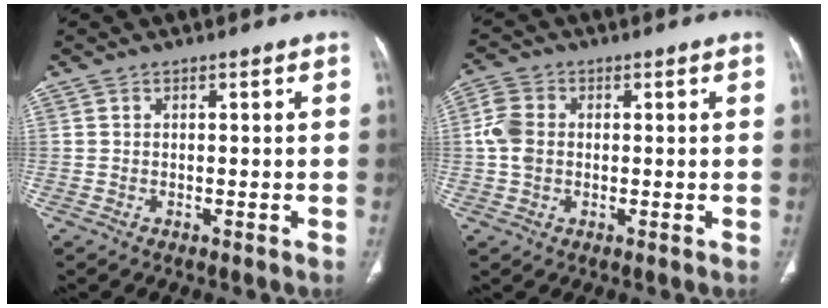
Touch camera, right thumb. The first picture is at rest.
{"total": 5.2, "force": [0.0, 4.0, 3.4], "torque": [-0.078, 0.010, -0.005]}